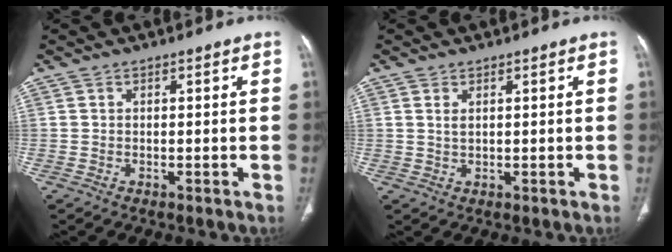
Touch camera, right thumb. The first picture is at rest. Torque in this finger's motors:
{"motor_torque": [-0.73, 0.43, -0.04, 0.33, 0.07]}